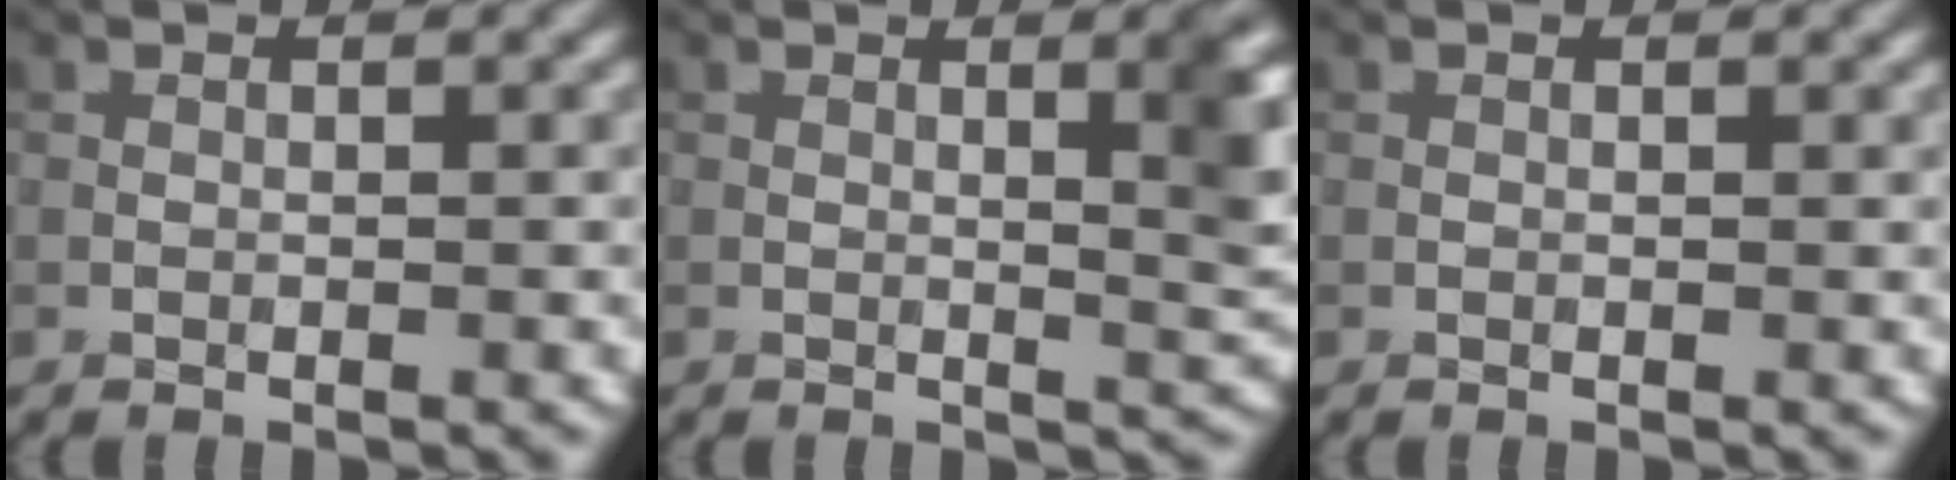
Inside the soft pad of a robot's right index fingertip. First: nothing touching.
{"total": 4.4, "force": [0.8, 1.3, 4.1], "torque": [-0.036, 0.005, 0.010]}
{"total": 0.0}